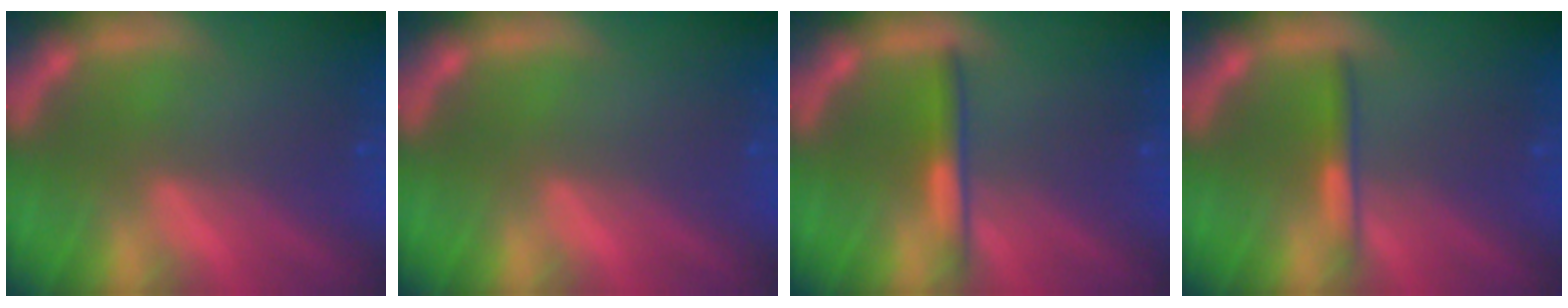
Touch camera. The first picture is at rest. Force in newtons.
{"total": 0.0}
{"total": 2.4}
{"total": 2.0}